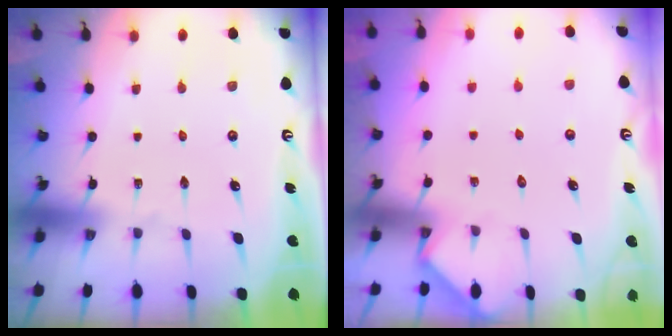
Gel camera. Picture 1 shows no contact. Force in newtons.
{"total": 3.1, "press": 3.1, "slide": 0.4}